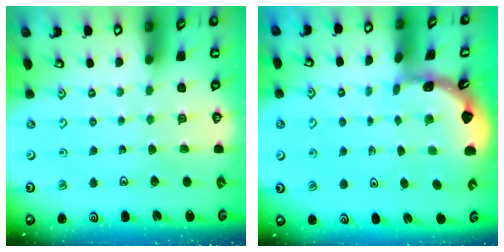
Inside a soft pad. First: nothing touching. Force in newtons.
{"total": 1.8, "press": 1.8, "slide": 0.1}